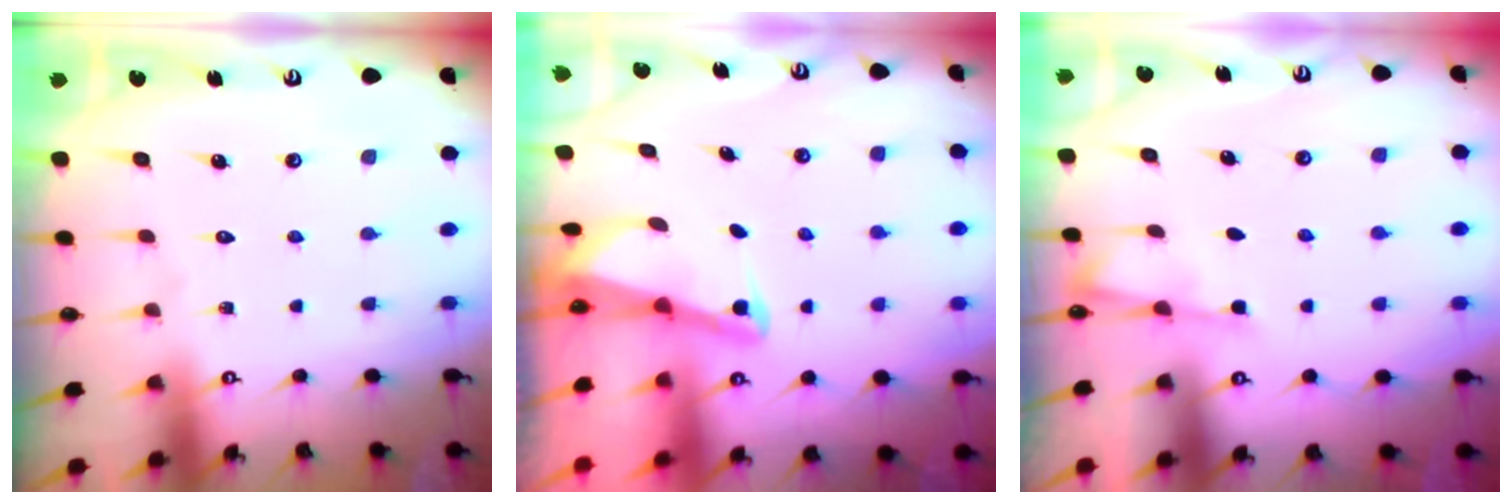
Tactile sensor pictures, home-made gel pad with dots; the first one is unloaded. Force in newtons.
{"total": 2.3, "press": 2.2, "slide": 0.4}
{"total": 2.6, "press": 2.6, "slide": 0.5}